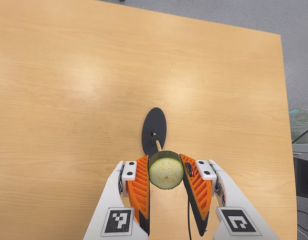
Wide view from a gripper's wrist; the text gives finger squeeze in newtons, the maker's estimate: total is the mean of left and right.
{"total": 8.4, "left": 7.7, "right": 9.1}